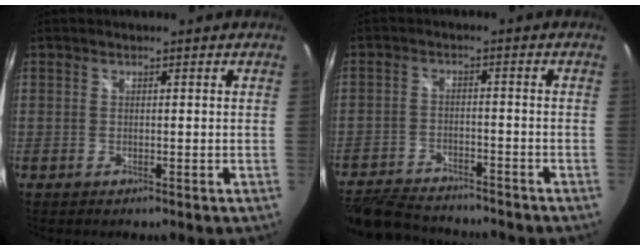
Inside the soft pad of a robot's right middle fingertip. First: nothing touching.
{"total": 15.5, "force": [-13.7, 4.6, 5.9], "torque": [-0.146, -0.013, -0.219]}